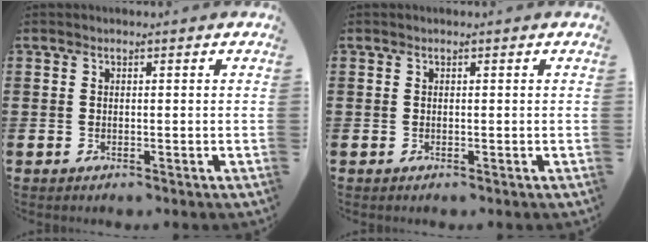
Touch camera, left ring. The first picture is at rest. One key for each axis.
{"total": 0.0}